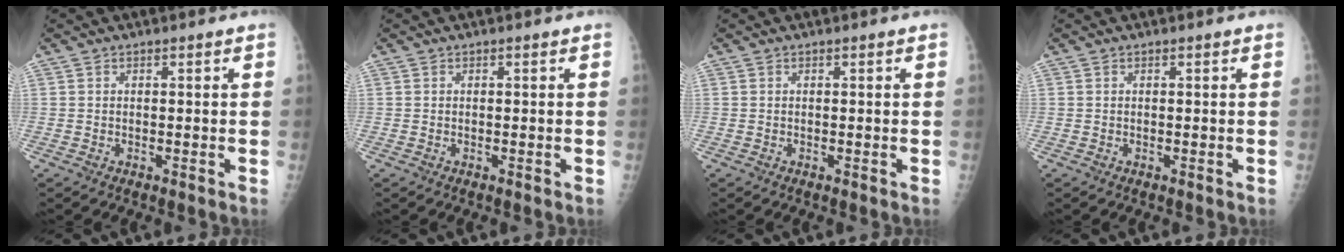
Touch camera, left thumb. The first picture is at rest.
{"total": 0.0}
{"total": 0.0}
{"total": 0.0}